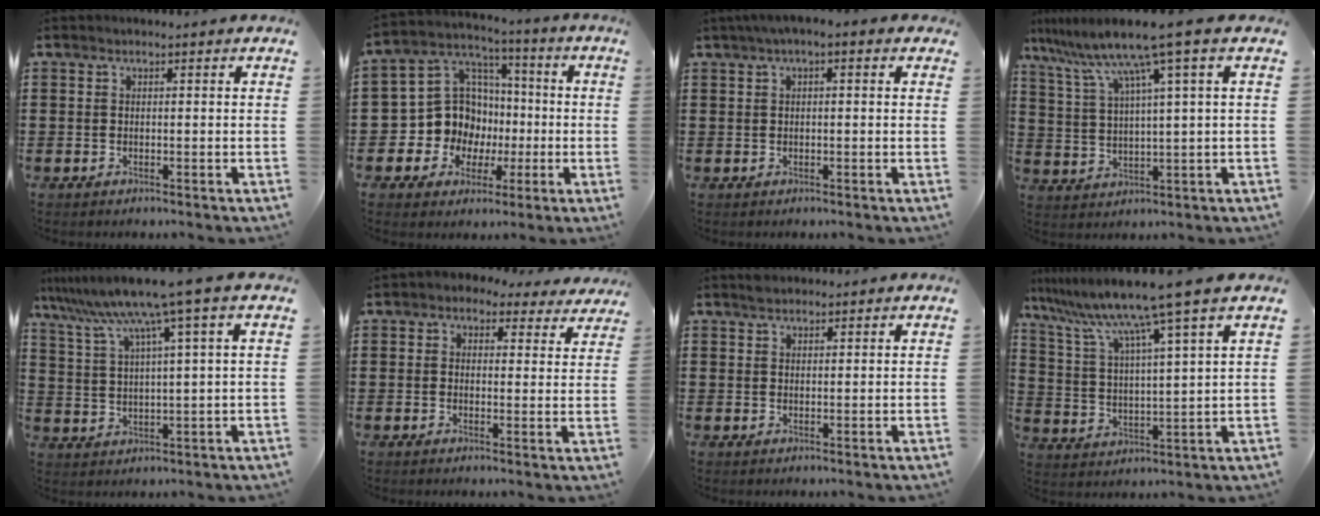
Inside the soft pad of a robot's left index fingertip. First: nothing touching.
{"total": 11.0, "force": [-1.2, 10.5, 2.9], "torque": [-0.112, 0.002, -0.015]}
{"total": 1.8, "force": [0.0, 0.5, 1.7], "torque": [-0.030, 0.003, -0.002]}
{"total": 9.6, "force": [6.1, -0.5, 7.4], "torque": [-0.171, -0.027, 0.097]}
{"total": 8.9, "force": [6.2, -0.9, 6.3], "torque": [-0.151, -0.032, 0.098]}
{"total": 2.7, "force": [2.2, 1.4, 0.6], "torque": [-0.016, -0.001, 0.037]}
{"total": 1.6, "force": [1.5, 0.6, 0.1], "torque": [-0.006, 0.003, 0.029]}
{"total": 10.1, "force": [8.1, -1.4, 5.9], "torque": [-0.147, -0.049, 0.125]}